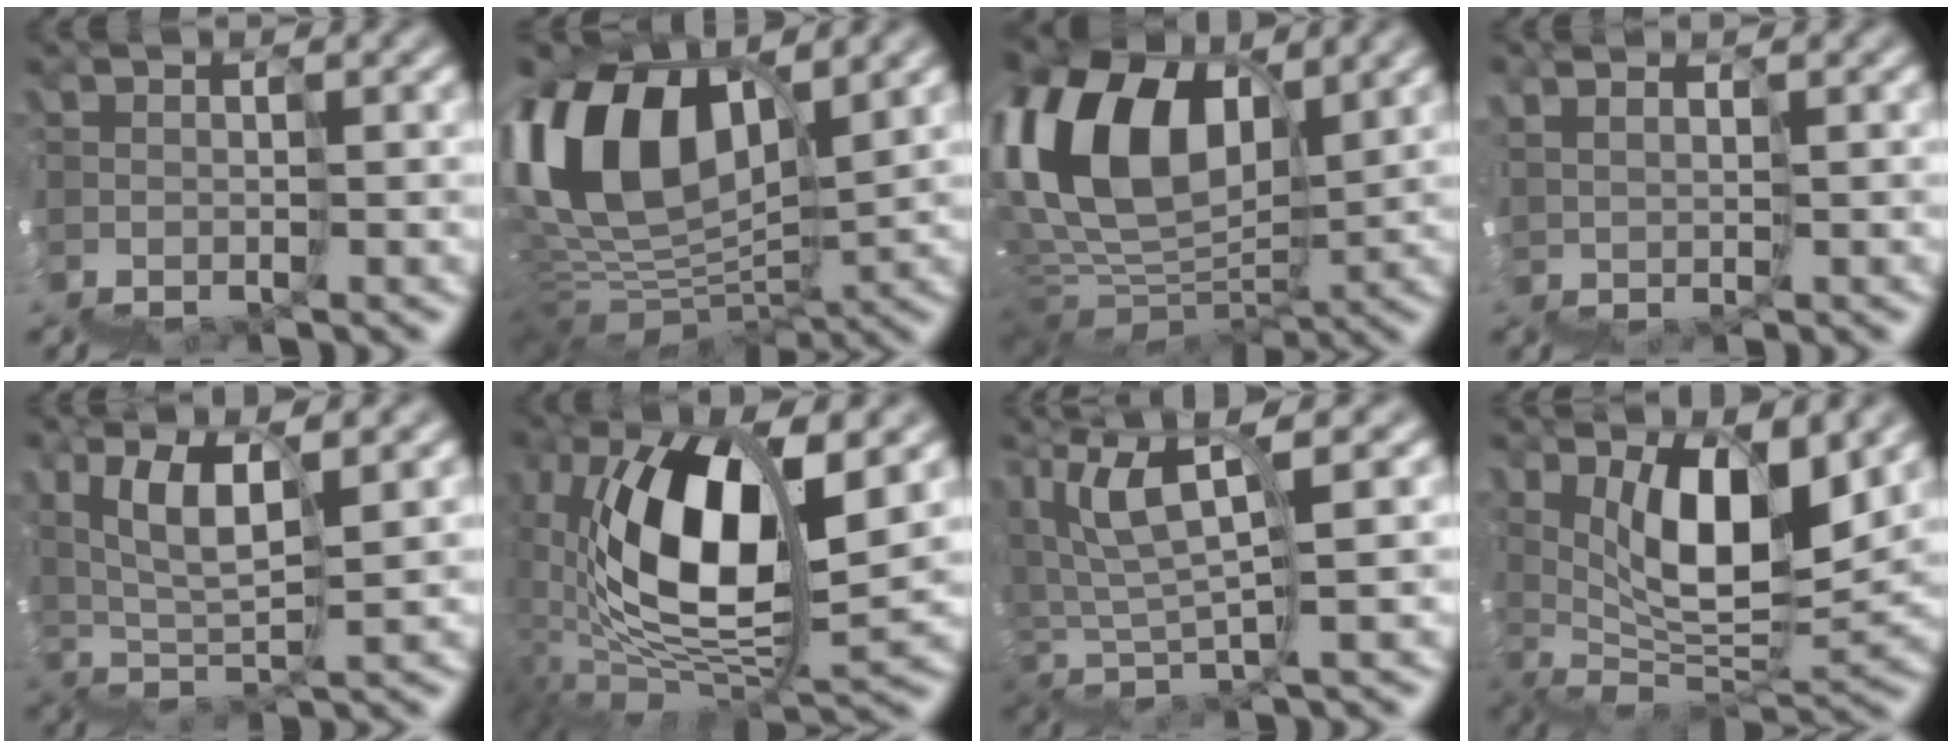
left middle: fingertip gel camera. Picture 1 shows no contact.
{"total": 9.6, "force": [6.8, 4.2, 5.2], "torque": [-0.112, 0.047, 0.112]}
{"total": 10.6, "force": [7.1, 5.1, 6.1], "torque": [-0.144, 0.052, 0.115]}
{"total": 3.9, "force": [3.5, -1.0, -1.5], "torque": [0.017, 0.026, 0.062]}
{"total": 6.0, "force": [5.8, -0.7, 1.5], "torque": [-0.043, 0.043, 0.099]}
{"total": 8.9, "force": [4.3, 3.2, 7.1], "torque": [-0.134, 0.034, 0.069]}
{"total": 5.9, "force": [5.6, -0.3, 1.7], "torque": [-0.060, 0.039, 0.092]}
{"total": 6.9, "force": [6.0, 0.0, 3.4], "torque": [-0.054, 0.025, 0.107]}